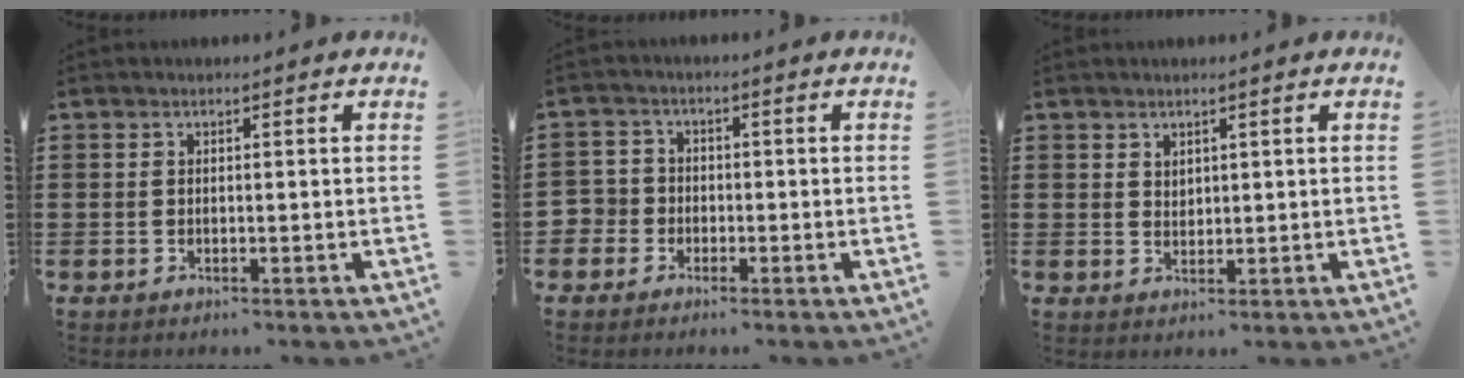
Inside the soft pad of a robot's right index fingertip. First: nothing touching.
{"total": 3.1, "force": [-1.6, 2.6, 0.3], "torque": [-0.035, -0.002, -0.042]}
{"total": 1.6, "force": [1.4, 0.8, 0.2], "torque": [-0.005, 0.002, 0.028]}